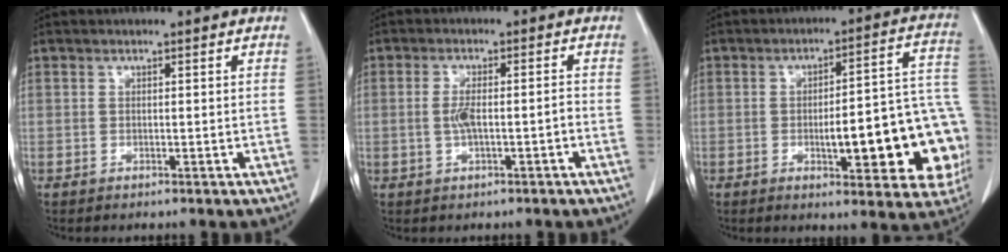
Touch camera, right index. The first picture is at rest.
{"total": 3.8, "force": [-0.8, 0.9, 3.6], "torque": [-0.076, 0.005, -0.012]}
{"total": 18.6, "force": [-4.1, 4.5, 17.6], "torque": [-0.140, 0.041, -0.036]}